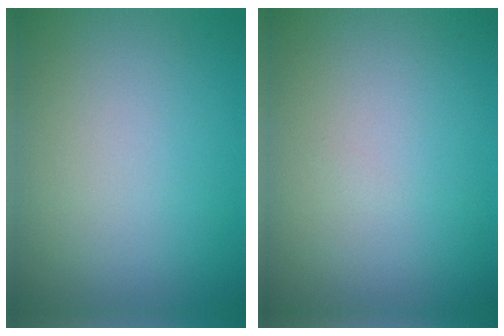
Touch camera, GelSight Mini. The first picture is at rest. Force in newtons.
{"total": 0.0}